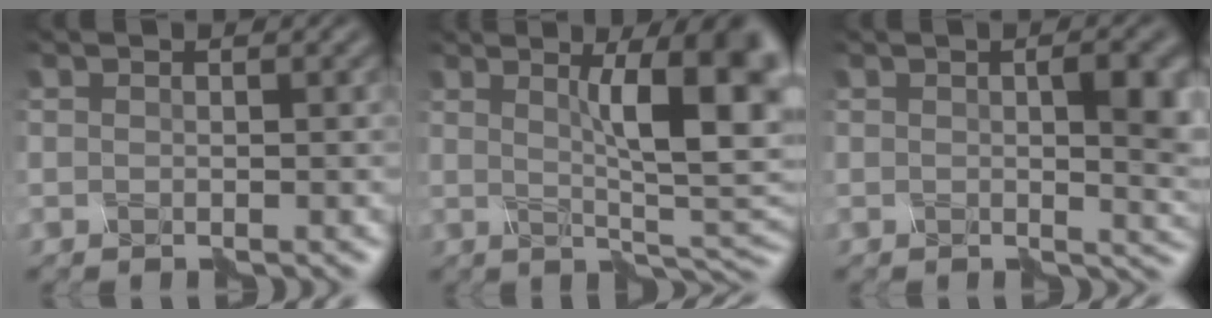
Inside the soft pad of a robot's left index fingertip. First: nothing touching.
{"total": 9.8, "force": [2.3, 2.4, 9.2], "torque": [-0.105, 0.006, 0.030]}
{"total": 5.8, "force": [0.6, 1.9, 5.5], "torque": [-0.062, 0.000, 0.010]}